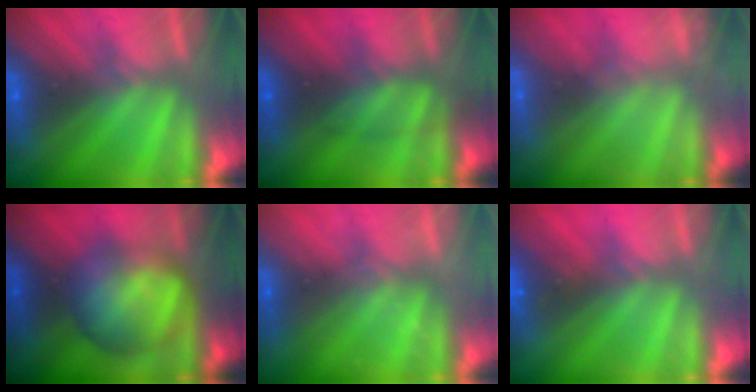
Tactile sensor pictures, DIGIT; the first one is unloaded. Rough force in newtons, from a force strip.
{"total": 2.4}
{"total": 2.5}
{"total": 9.4}
{"total": 2.2}
{"total": 2.9}